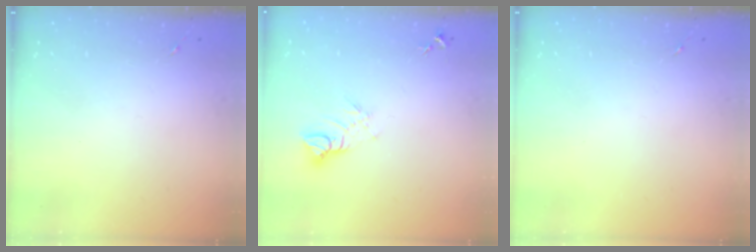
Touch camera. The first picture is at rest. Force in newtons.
{"total": 6.6, "press": 6.6, "slide": 0.5}
{"total": 0.0}